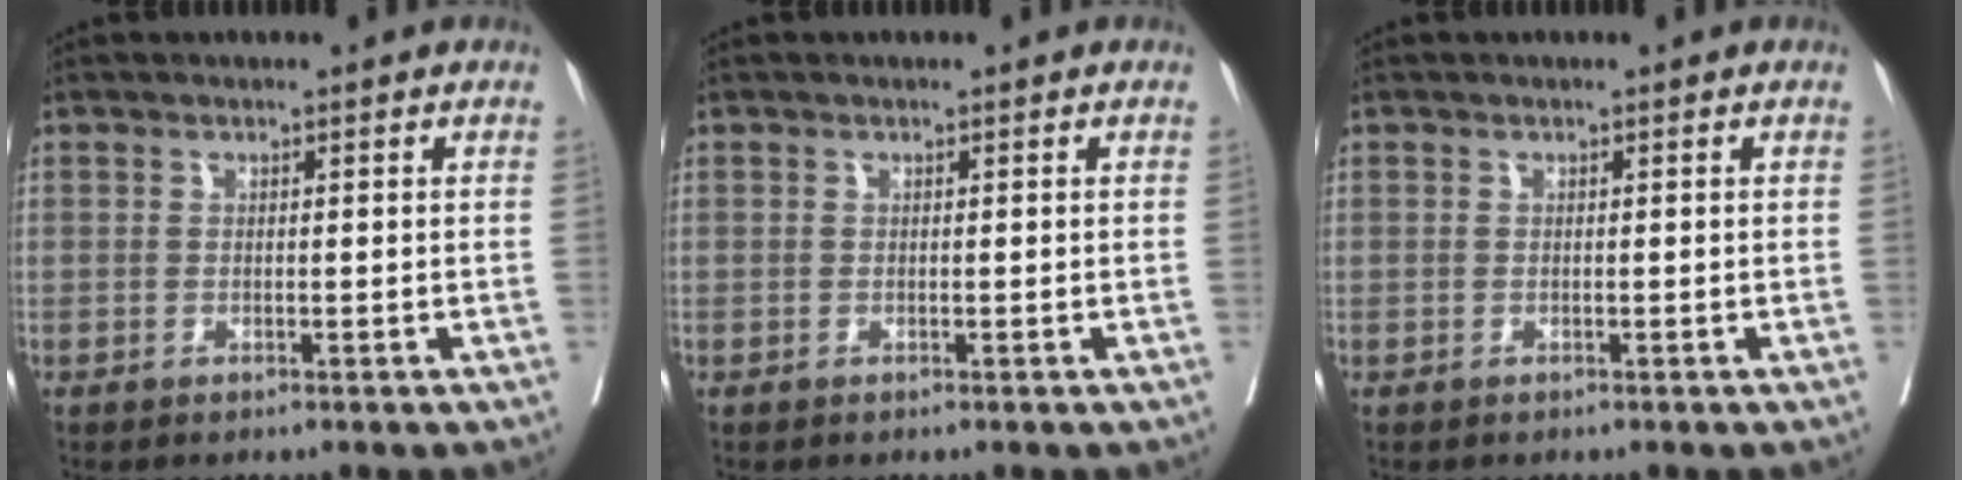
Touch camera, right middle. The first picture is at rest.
{"total": 0.0}
{"total": 0.0}